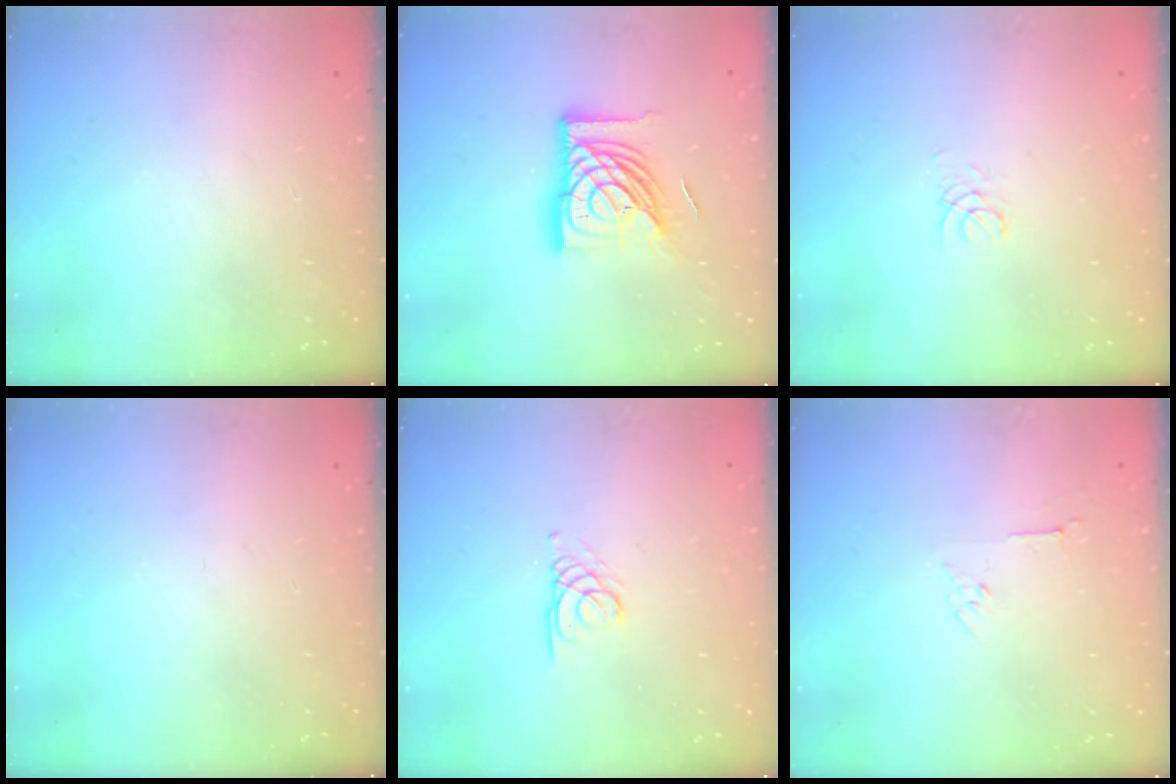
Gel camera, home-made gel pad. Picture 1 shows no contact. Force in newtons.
{"total": 19.6, "press": 19.5, "slide": 2.2}
{"total": 1.0, "press": 1.0, "slide": 0.1}
{"total": 0.0}
{"total": 1.7, "press": 1.7, "slide": 0.2}
{"total": 3.0, "press": 3.0, "slide": 0.7}